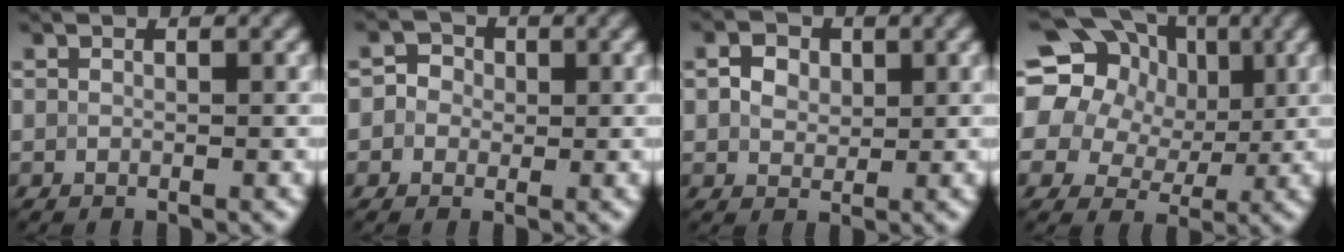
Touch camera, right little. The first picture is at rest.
{"total": 2.0, "force": [0.0, 2.0, 0.6], "torque": [0.010, 0.004, -0.011]}
{"total": 2.7, "force": [0.8, 2.2, 1.5], "torque": [-0.029, 0.001, 0.010]}
{"total": 22.1, "force": [7.8, 18.1, 10.1], "torque": [-0.215, 0.063, 0.098]}